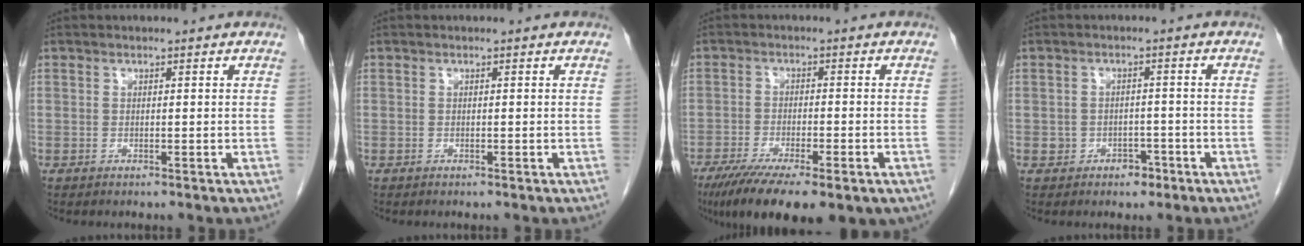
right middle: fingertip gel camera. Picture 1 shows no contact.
{"total": 0.0}
{"total": 15.4, "force": [-10.0, 4.3, 10.8], "torque": [-0.169, -0.028, -0.150]}
{"total": 2.9, "force": [-1.4, 2.3, 1.1], "torque": [-0.008, 0.012, -0.012]}